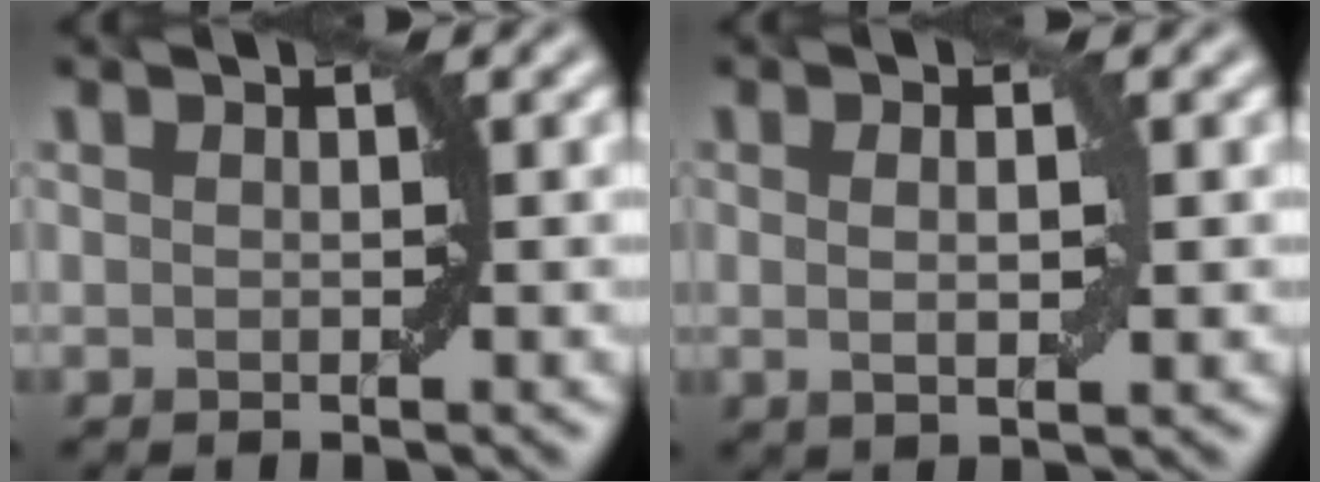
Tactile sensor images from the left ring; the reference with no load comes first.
{"total": 2.0, "force": [0.3, 0.4, 2.0], "torque": [-0.033, 0.000, 0.005]}